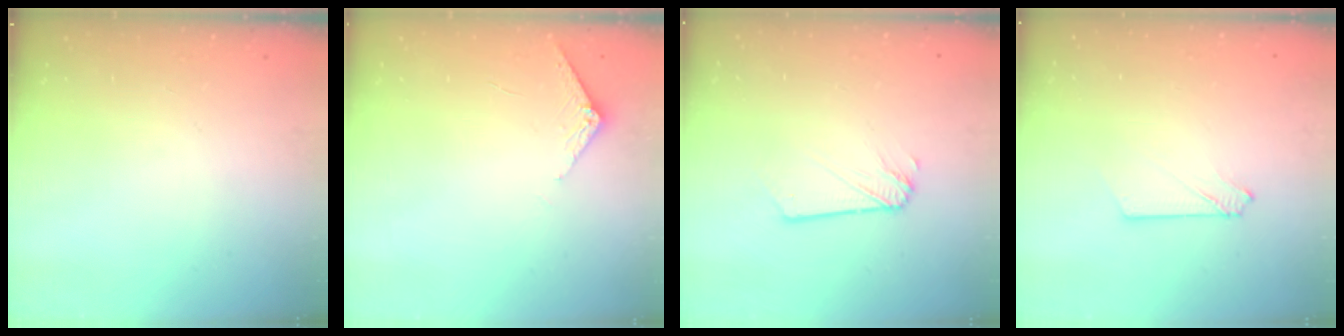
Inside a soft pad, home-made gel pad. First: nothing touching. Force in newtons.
{"total": 2.9, "press": 2.9, "slide": 0.3}
{"total": 1.9, "press": 1.9, "slide": 0.3}
{"total": 2.6, "press": 2.6, "slide": 0.3}